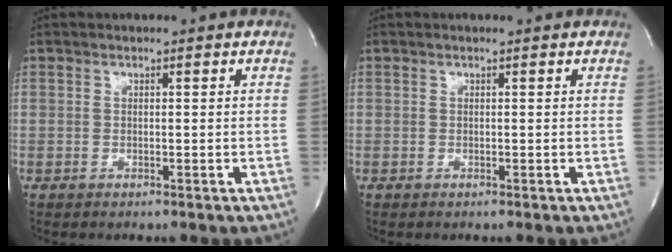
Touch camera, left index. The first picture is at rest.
{"total": 0.0}